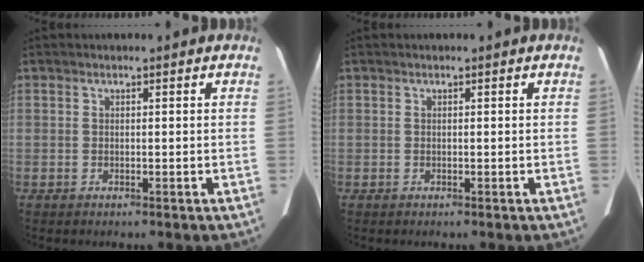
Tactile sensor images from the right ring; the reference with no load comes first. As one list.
[{"total": 0.0}]